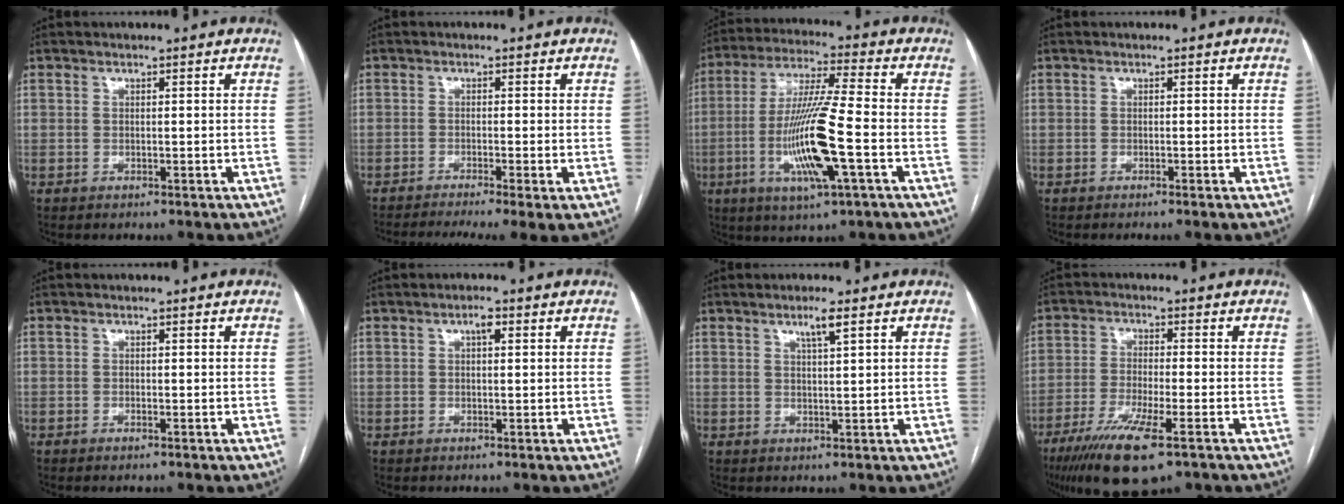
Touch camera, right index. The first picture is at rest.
{"total": 9.2, "force": [-6.6, 0.5, 6.4], "torque": [-0.092, -0.011, -0.105]}
{"total": 14.5, "force": [-3.8, 0.5, 14.0], "torque": [-0.283, -0.013, -0.073]}
{"total": 0.7, "force": [-0.5, -0.3, 0.3], "torque": [-0.002, 0.004, -0.012]}
{"total": 0.6, "force": [-0.4, 0.0, 0.3], "torque": [-0.006, -0.001, -0.006]}
{"total": 1.6, "force": [0.6, 0.6, 1.4], "torque": [-0.023, 0.006, 0.010]}
{"total": 2.6, "force": [1.6, -0.1, 2.1], "torque": [-0.040, -0.002, 0.028]}
{"total": 11.6, "force": [-7.1, 1.6, 9.1], "torque": [-0.165, -0.030, -0.117]}